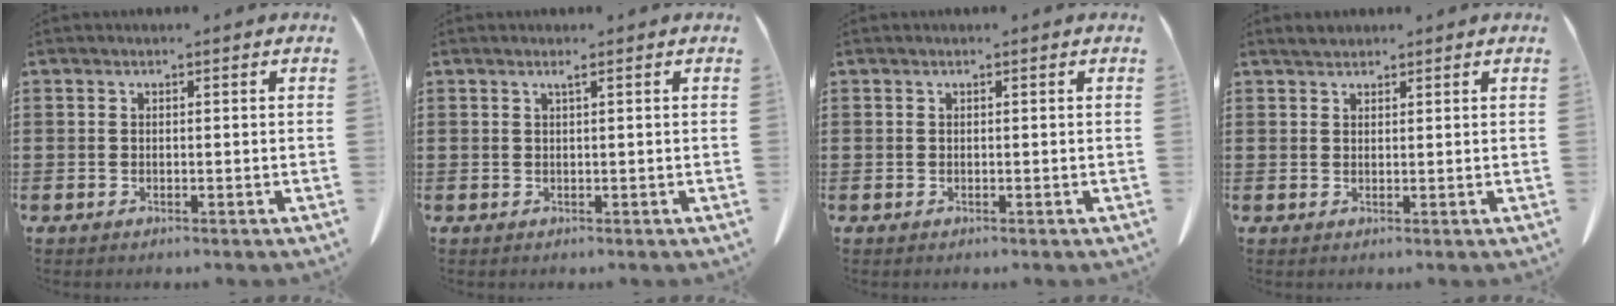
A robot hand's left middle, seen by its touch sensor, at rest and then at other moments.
{"total": 0.8, "force": [0.4, -0.2, 0.7], "torque": [-0.012, -0.003, 0.007]}
{"total": 0.0}
{"total": 1.3, "force": [1.3, 0.4, 0.2], "torque": [-0.007, 0.003, 0.025]}